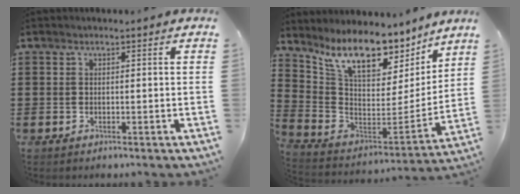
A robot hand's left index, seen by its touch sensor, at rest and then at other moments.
{"total": 11.5, "force": [9.1, 3.7, 6.0], "torque": [-0.144, -0.061, 0.160]}